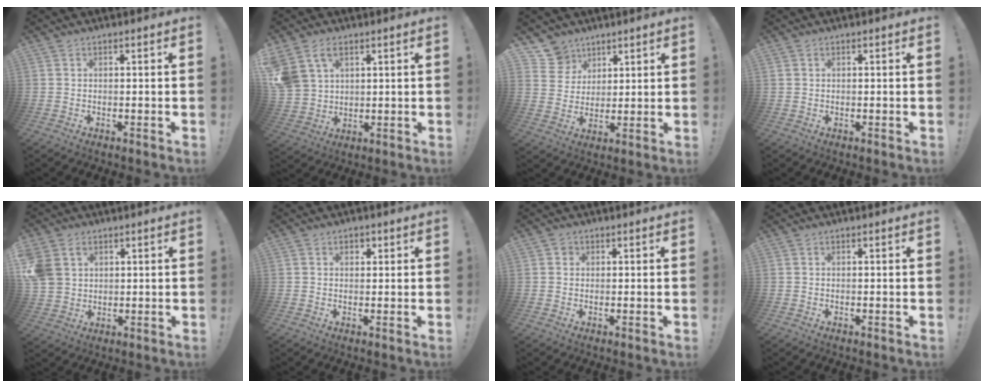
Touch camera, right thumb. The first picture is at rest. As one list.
[{"total": 9.2, "force": [5.0, 6.5, 4.3], "torque": [-0.095, -0.021, 0.102]}, {"total": 8.7, "force": [5.8, 6.4, 0.9], "torque": [-0.018, -0.046, 0.119]}, {"total": 0.7, "force": [0.4, 0.6, 0.1], "torque": [-0.009, 0.006, 0.008]}, {"total": 8.3, "force": [3.3, 6.7, 3.6], "torque": [-0.089, -0.004, 0.069]}, {"total": 1.8, "force": [0.8, 1.4, 0.8], "torque": [-0.003, 0.000, 0.010]}, {"total": 1.5, "force": [0.7, 1.3, 0.2], "torque": [0.001, -0.002, 0.013]}, {"total": 0.0}]